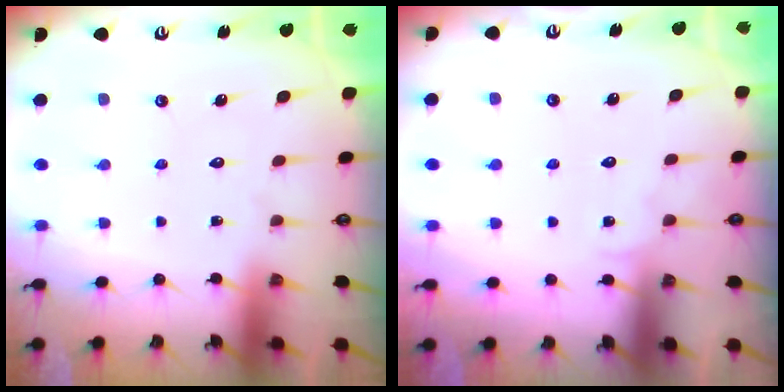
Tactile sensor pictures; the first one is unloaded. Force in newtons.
{"total": 2.4, "press": 2.4, "slide": 0.2}